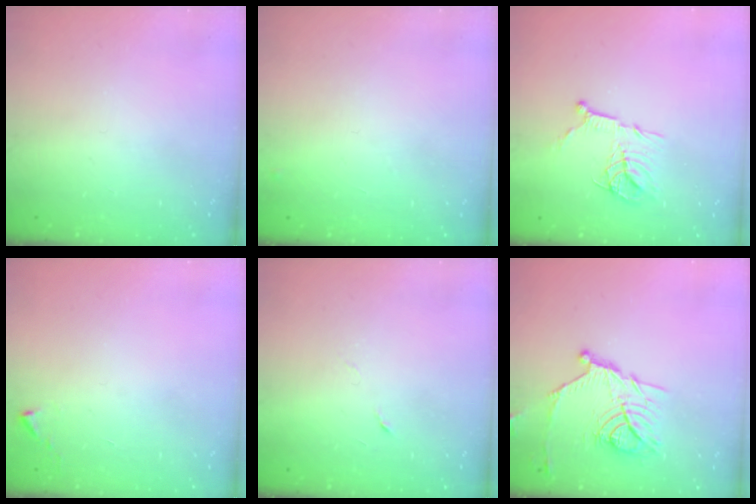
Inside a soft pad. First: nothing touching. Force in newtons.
{"total": 4.5, "press": 4.4, "slide": 0.6}
{"total": 13.9, "press": 13.9, "slide": 1.2}
{"total": 2.7, "press": 2.7, "slide": 0.5}
{"total": 2.9, "press": 2.7, "slide": 1.0}
{"total": 14.1, "press": 14.1, "slide": 0.2}